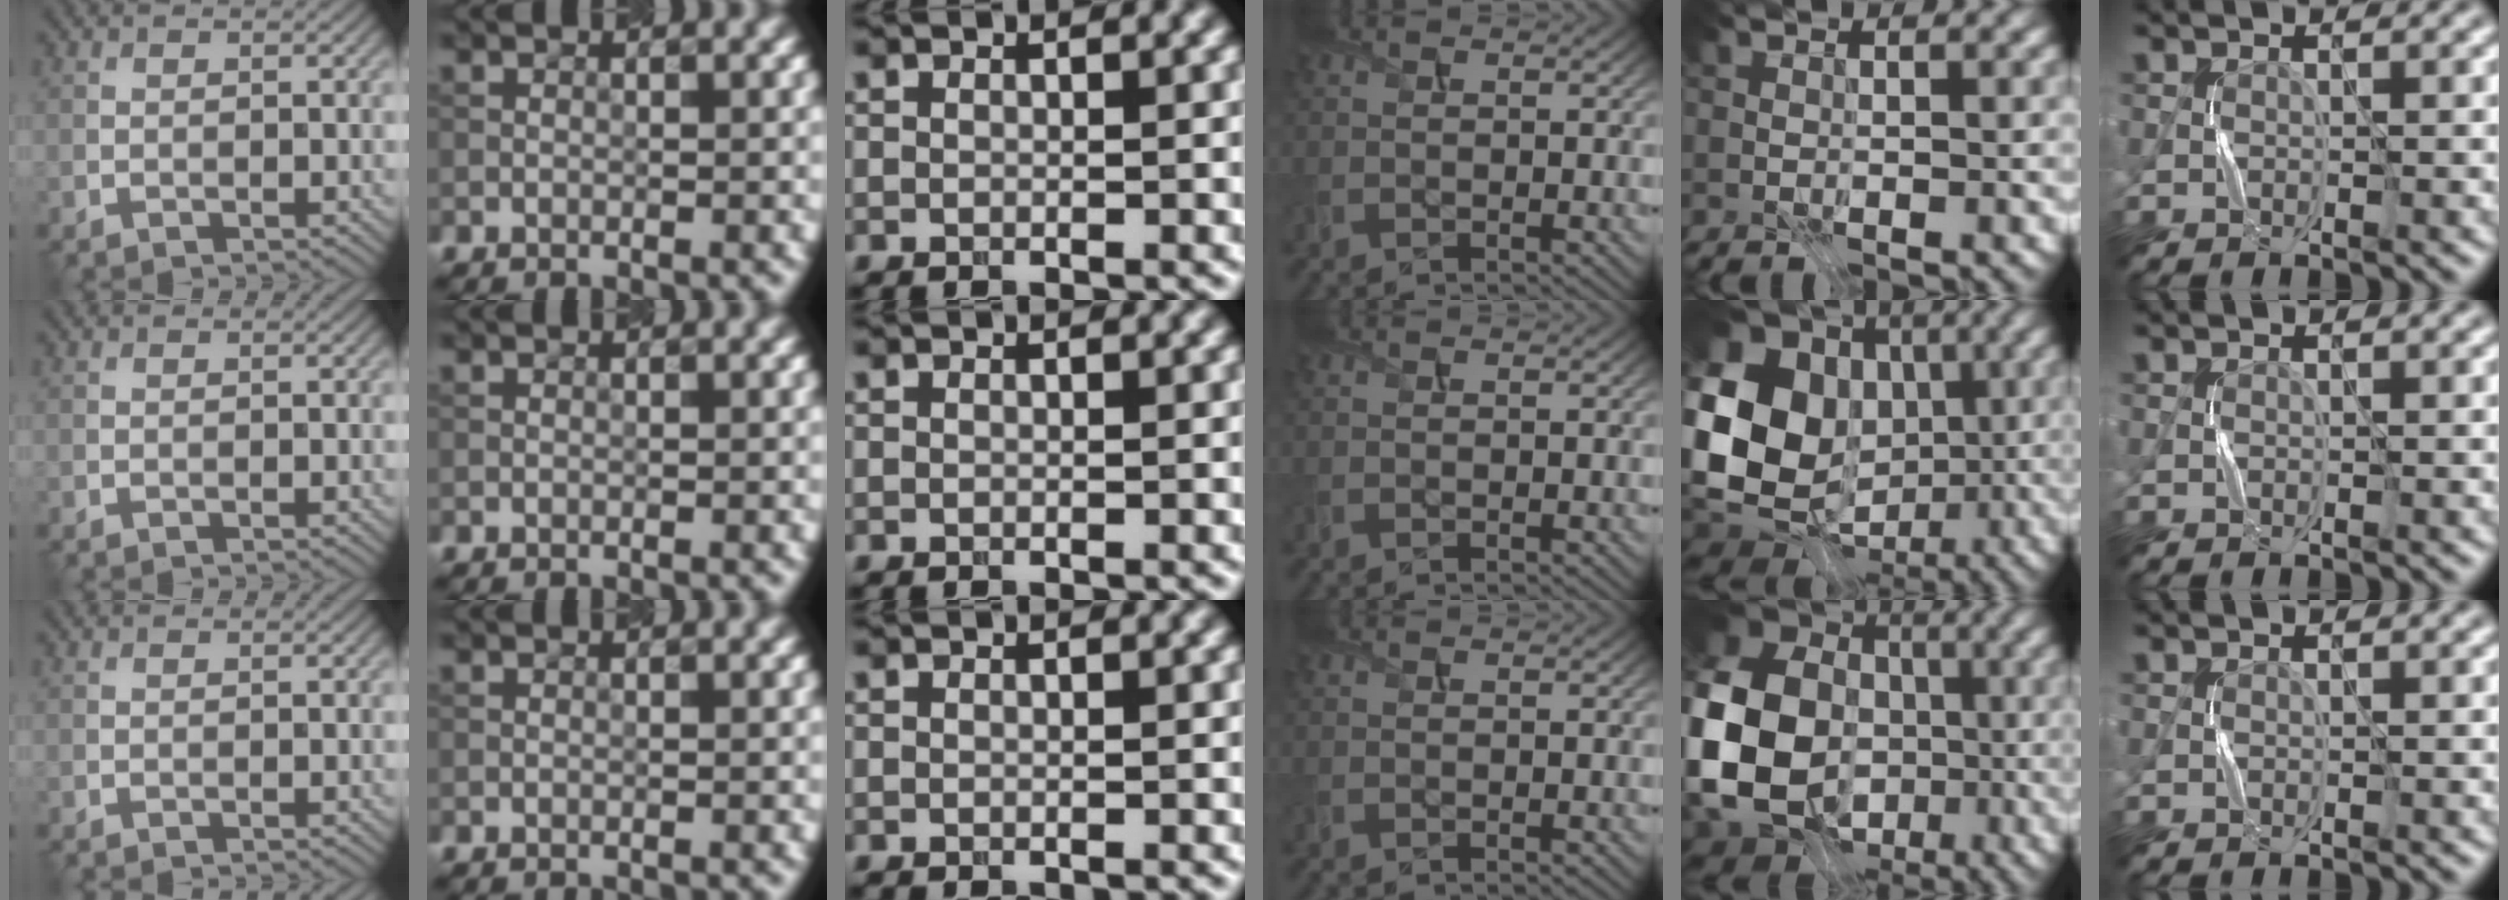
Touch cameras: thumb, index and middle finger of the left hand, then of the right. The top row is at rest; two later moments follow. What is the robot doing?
{"motion": "press", "object": "sticker"}